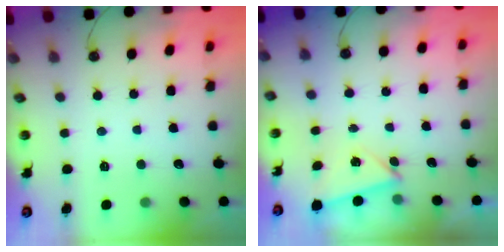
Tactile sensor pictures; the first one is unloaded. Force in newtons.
{"total": 3.3, "press": 3.0, "slide": 1.4}